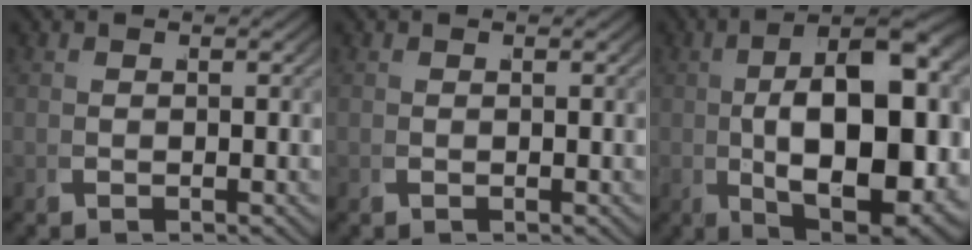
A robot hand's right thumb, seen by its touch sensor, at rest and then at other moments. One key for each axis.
{"total": 1.1, "fx": 0.5, "fy": -0.9, "fz": -0.2, "tx": 0.010, "ty": 0.003, "tz": 0.012}
{"total": 15.5, "fx": 0.3, "fy": 7.5, "fz": 13.5, "tx": -0.230, "ty": -0.042, "tz": 0.037}